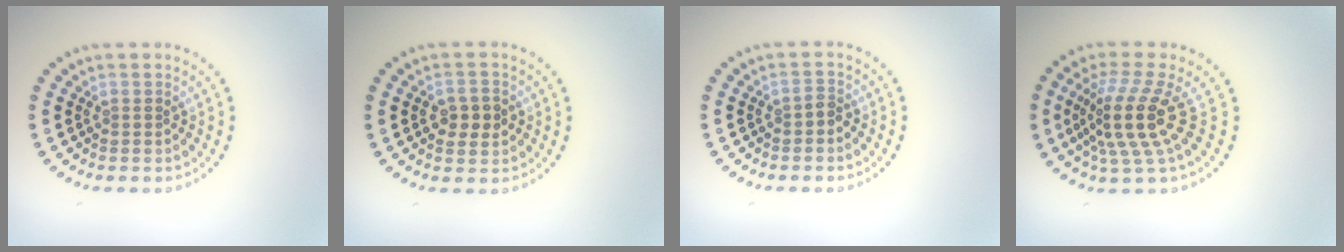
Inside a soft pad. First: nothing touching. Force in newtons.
{"total": 2.7, "press": 2.7, "slide": 0.1}
{"total": 1.0, "press": 0.8, "slide": 0.6}
{"total": 5.0, "press": 3.6, "slide": 3.5}